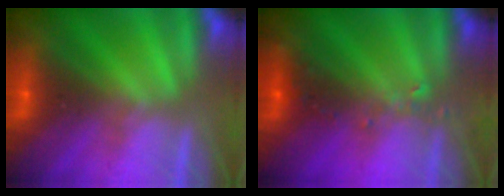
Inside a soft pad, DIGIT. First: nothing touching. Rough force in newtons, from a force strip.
{"total": 2.4}